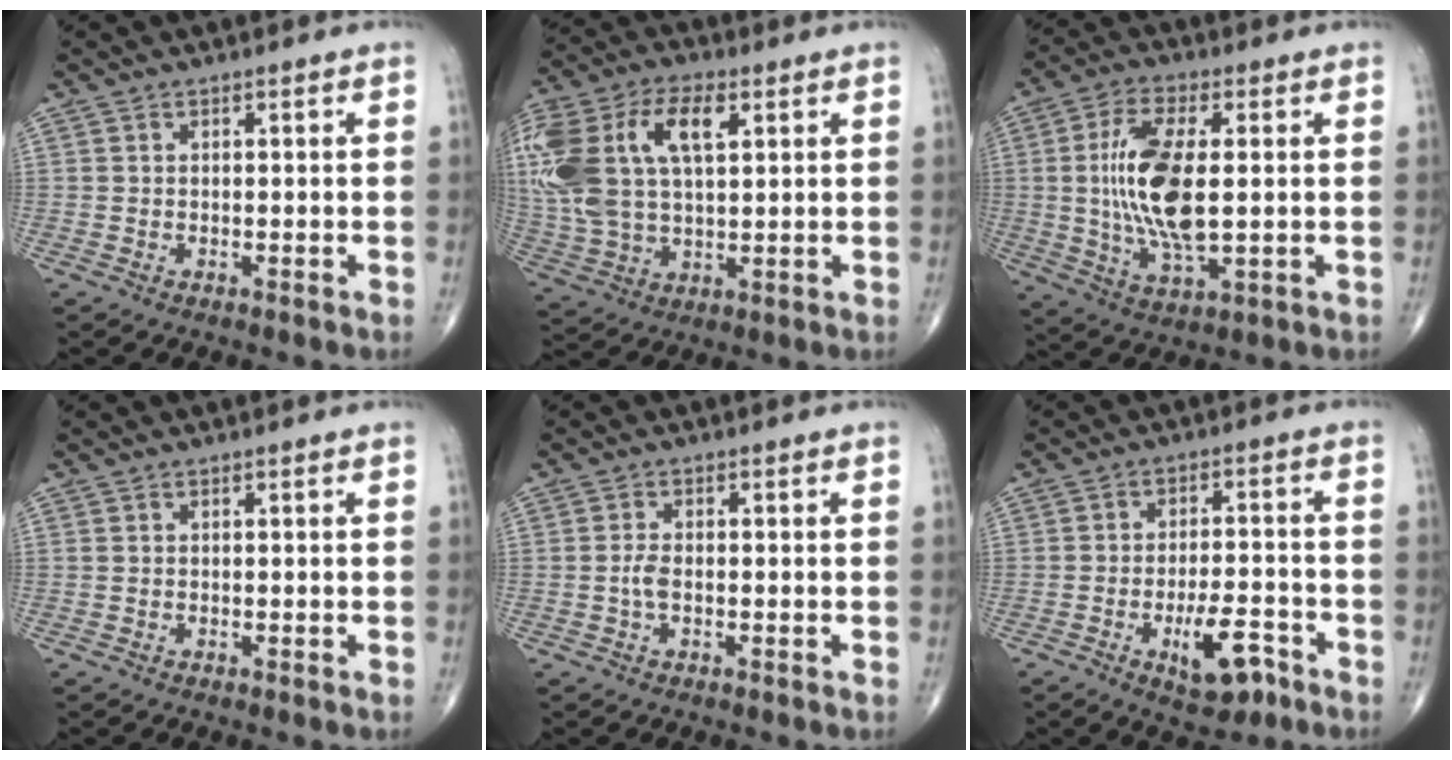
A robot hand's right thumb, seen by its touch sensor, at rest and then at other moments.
{"total": 22.9, "force": [6.4, 12.5, 18.1], "torque": [-0.421, 0.025, 0.120]}
{"total": 16.4, "force": [0.9, 6.9, 14.9], "torque": [-0.291, -0.014, 0.019]}
{"total": 0.0}
{"total": 2.0, "force": [-0.5, 0.9, 1.8], "torque": [-0.041, 0.004, -0.010]}
{"total": 8.9, "force": [-4.4, 3.7, 6.8], "torque": [-0.093, 0.025, -0.063]}